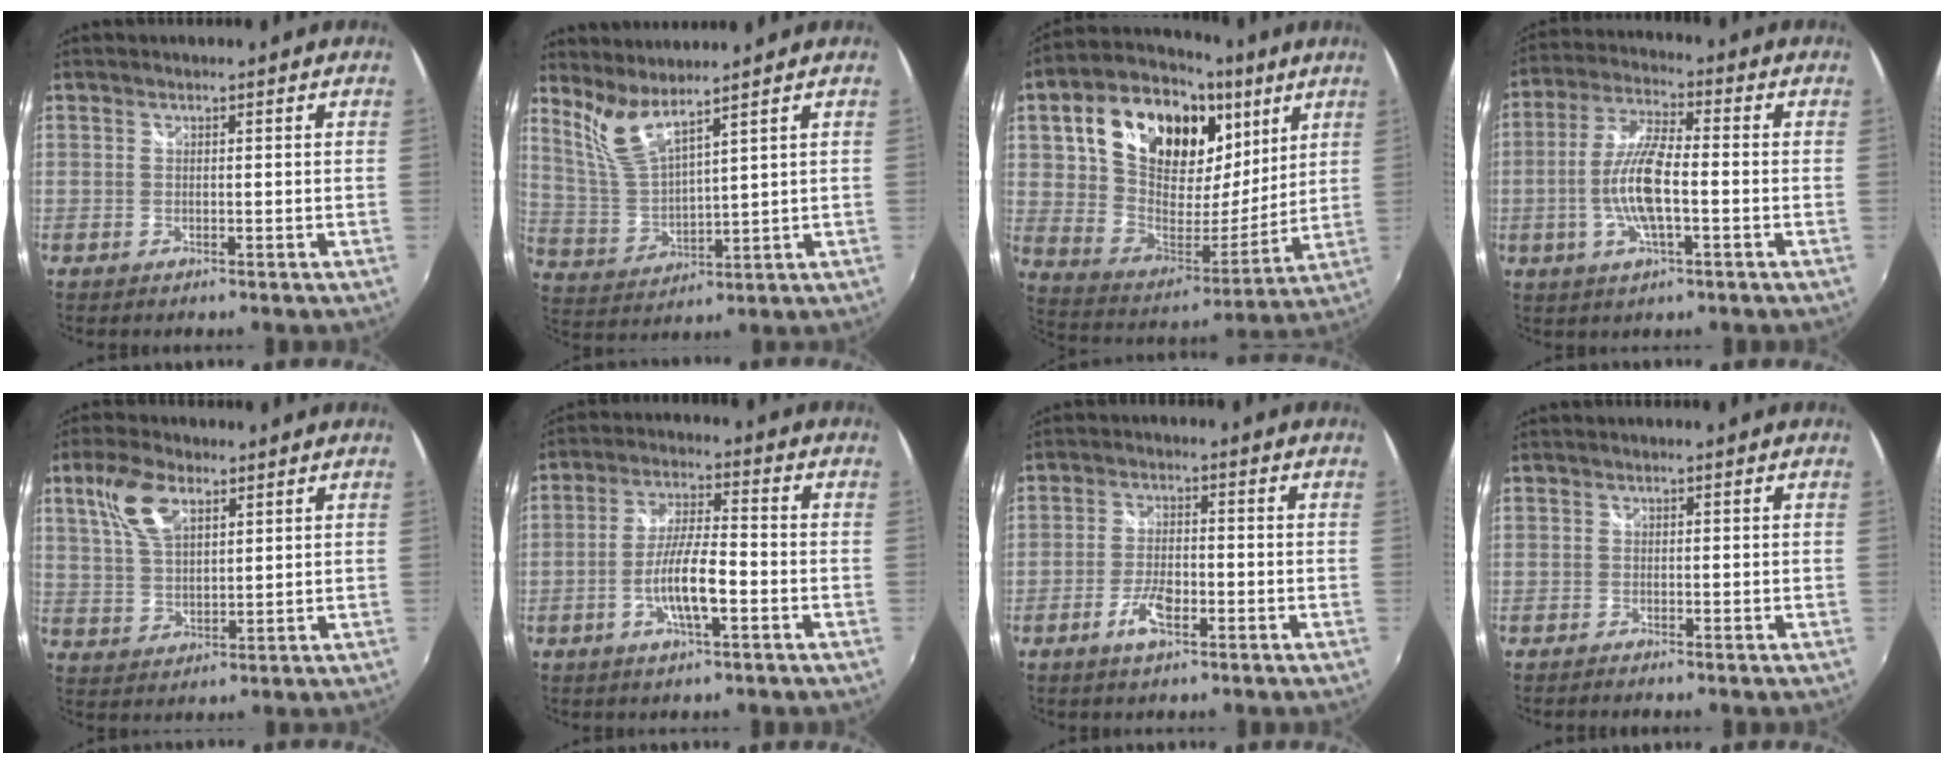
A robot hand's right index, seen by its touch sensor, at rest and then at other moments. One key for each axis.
{"total": 7.3, "fx": 6.0, "fy": 0.4, "fz": 4.1, "tx": -0.086, "ty": -0.015, "tz": 0.133}
{"total": 26.0, "fx": 11.5, "fy": 15.5, "fz": 17.4, "tx": -0.333, "ty": 0.043, "tz": 0.201}
{"total": 11.0, "fx": -2.3, "fy": 2.8, "fz": 10.4, "tx": -0.214, "ty": 0.001, "tz": -0.048}
{"total": 8.9, "fx": 4.4, "fy": 4.3, "fz": 6.5, "tx": -0.132, "ty": 0.017, "tz": 0.088}
{"total": 8.8, "fx": -3.2, "fy": 1.6, "fz": 8.0, "tx": -0.158, "ty": 0.000, "tz": -0.058}
{"total": 5.5, "fx": -2.7, "fy": 2.0, "fz": 4.3, "tx": -0.094, "ty": -0.001, "tz": -0.051}
{"total": 1.0, "fx": -0.9, "fy": 0.3, "fz": 0.2, "tx": -0.010, "ty": -0.005, "tz": -0.019}